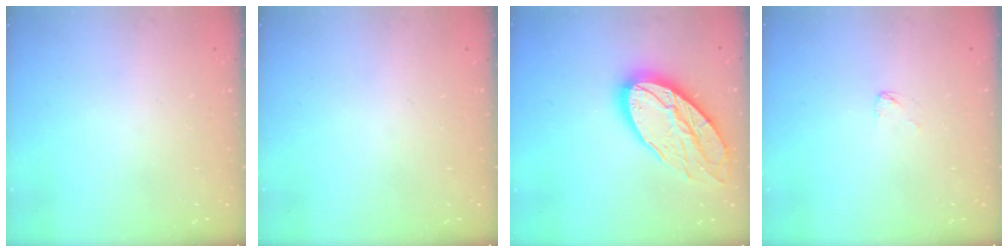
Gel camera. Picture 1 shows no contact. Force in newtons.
{"total": 0.0}
{"total": 21.2, "press": 21.1, "slide": 2.0}
{"total": 1.9, "press": 1.9, "slide": 0.1}